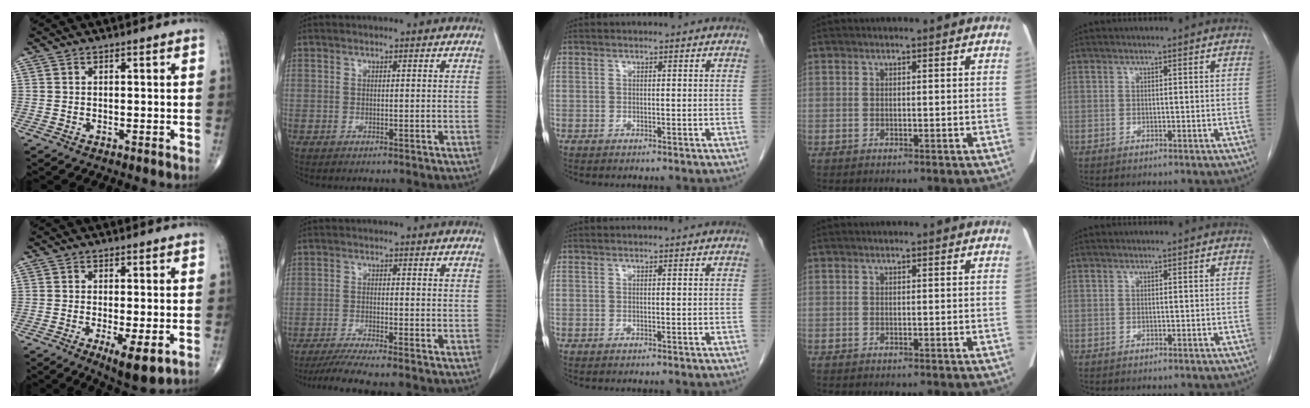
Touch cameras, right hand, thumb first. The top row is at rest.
{"thumb": {"total": 7.0, "force": [-2.4, 1.9, 6.3], "torque": [-0.102, -0.018, -0.035]}, "index": {"total": 5.0, "force": [-4.2, -1.0, 2.6], "torque": [-0.046, -0.020, -0.080]}}